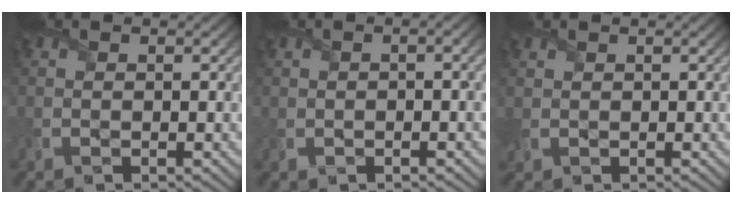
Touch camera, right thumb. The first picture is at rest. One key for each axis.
{"total": 3.2, "fx": -0.4, "fy": 0.9, "fz": 3.1, "tx": -0.049, "ty": -0.001, "tz": -0.004}
{"total": 0.9, "fx": 0.7, "fy": 0.5, "fz": 0.0, "tx": -0.008, "ty": 0.003, "tz": 0.015}